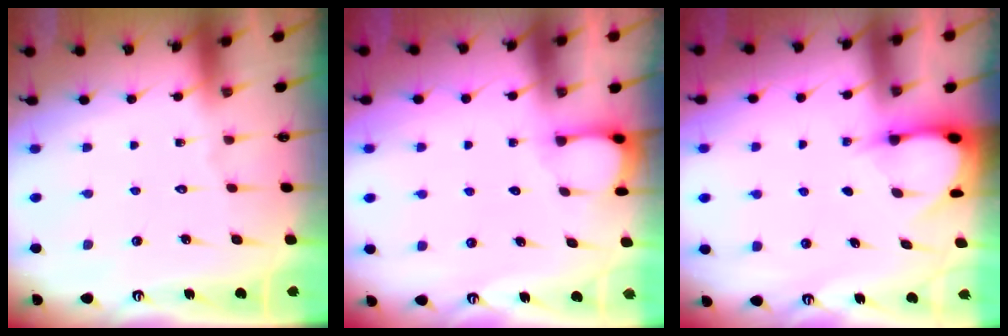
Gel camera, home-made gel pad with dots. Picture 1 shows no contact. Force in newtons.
{"total": 2.3, "press": 2.2, "slide": 0.4}
{"total": 3.3, "press": 3.3, "slide": 0.3}